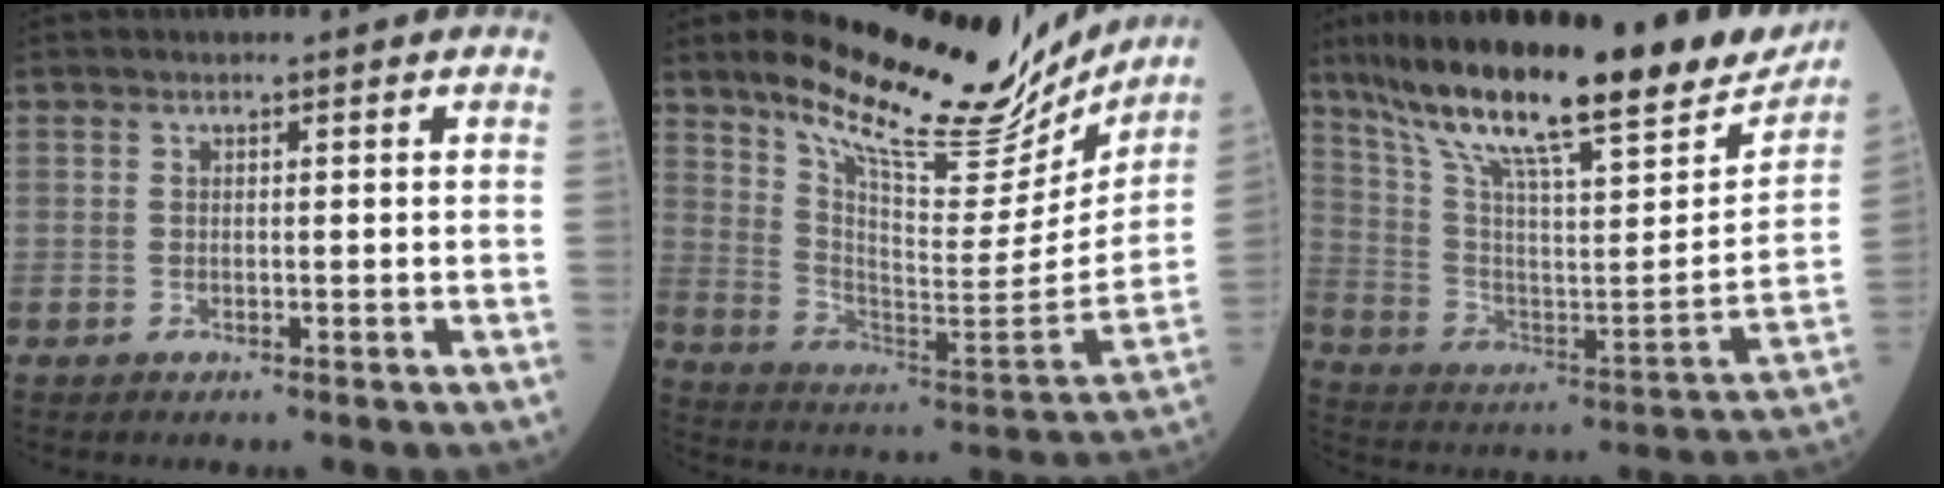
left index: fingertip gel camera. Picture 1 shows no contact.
{"total": 23.2, "force": [19.7, 5.8, 10.8], "torque": [-0.172, -0.035, 0.290]}
{"total": 29.6, "force": [23.5, 4.3, 17.6], "torque": [-0.299, -0.025, 0.347]}